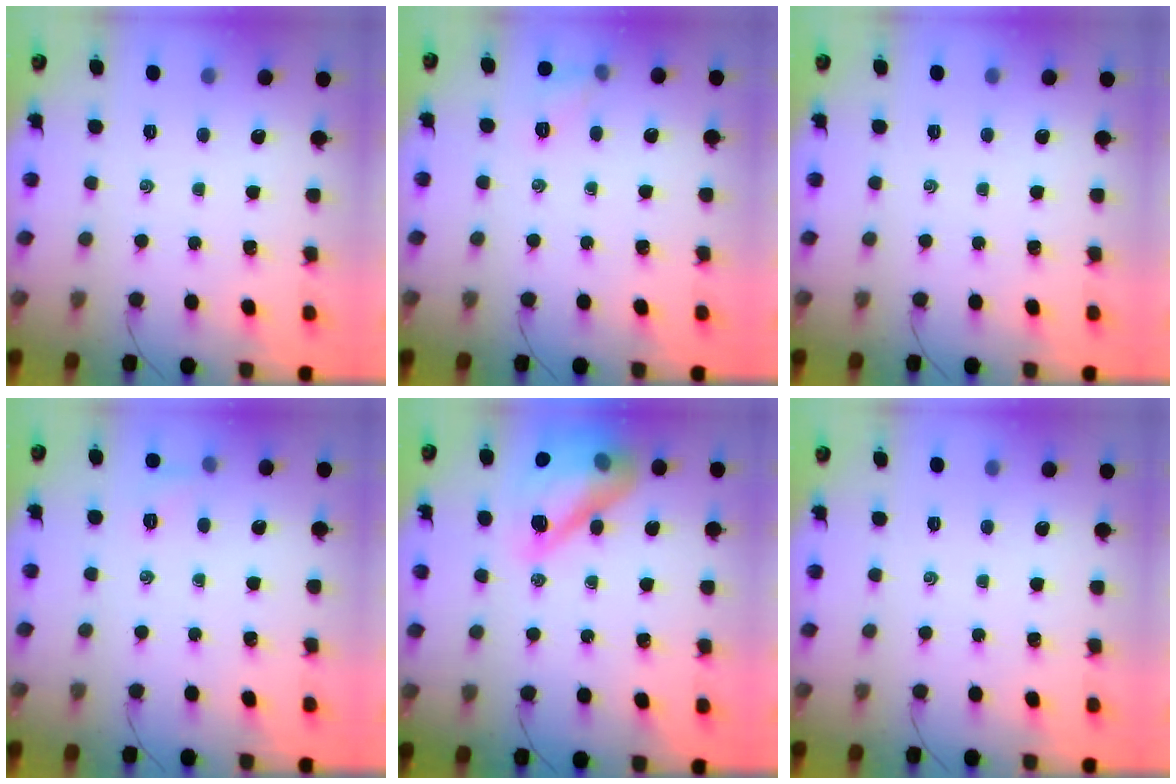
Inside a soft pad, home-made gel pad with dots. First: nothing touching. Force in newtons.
{"total": 6.8, "press": 6.5, "slide": 1.7}
{"total": 0.0}
{"total": 5.2, "press": 5.0, "slide": 1.5}
{"total": 17.6, "press": 17.1, "slide": 3.9}
{"total": 0.0}